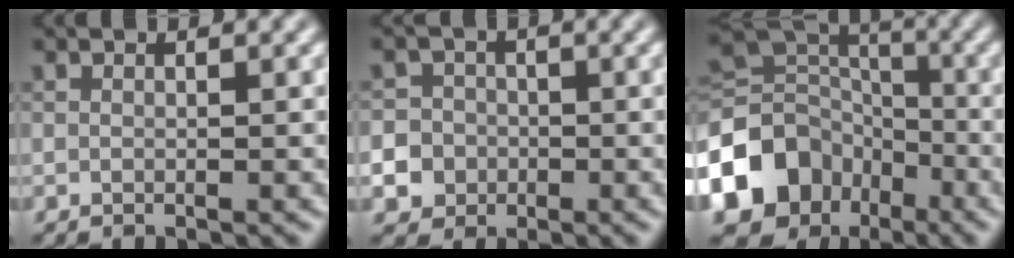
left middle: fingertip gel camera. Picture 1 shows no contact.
{"total": 11.2, "force": [-4.2, 10.1, 2.5], "torque": [-0.074, -0.019, -0.103]}
{"total": 12.2, "force": [-5.8, 9.4, 5.1], "torque": [-0.133, -0.005, -0.115]}